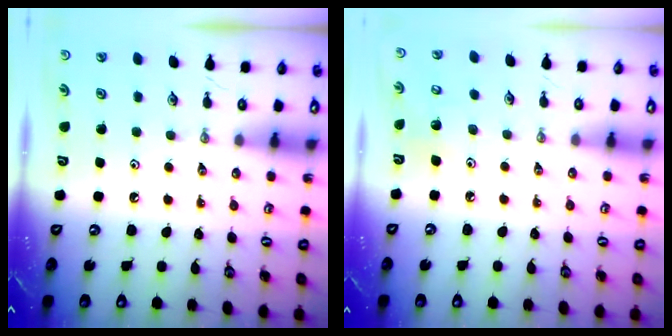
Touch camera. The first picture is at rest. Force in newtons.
{"total": 5.2, "press": 5.1, "slide": 0.5}